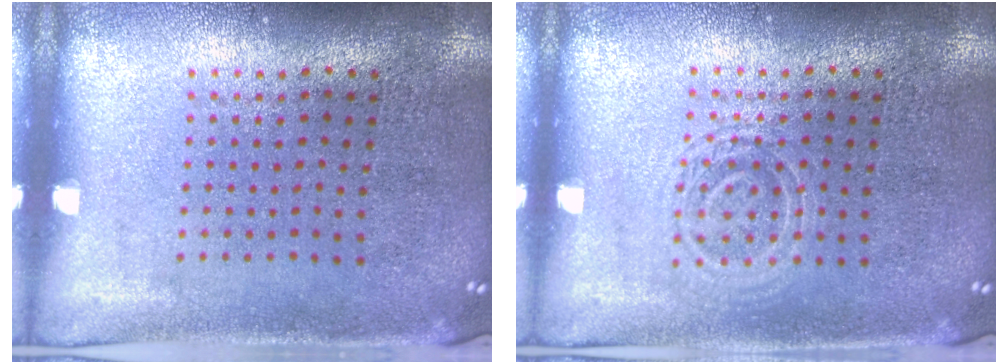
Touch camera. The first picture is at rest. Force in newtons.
{"total": 1.8, "press": 1.8, "slide": 0.4}